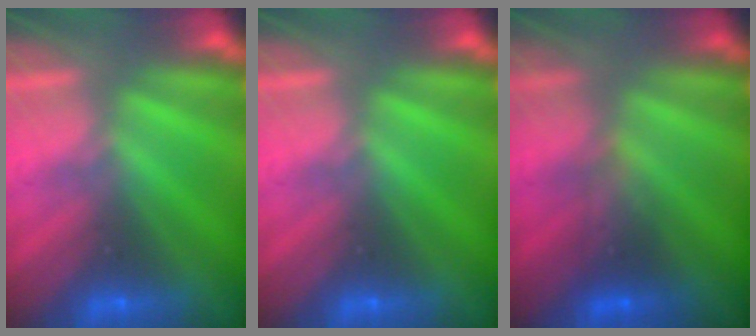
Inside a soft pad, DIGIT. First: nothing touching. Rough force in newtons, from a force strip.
{"total": 0.0}
{"total": 2.3}